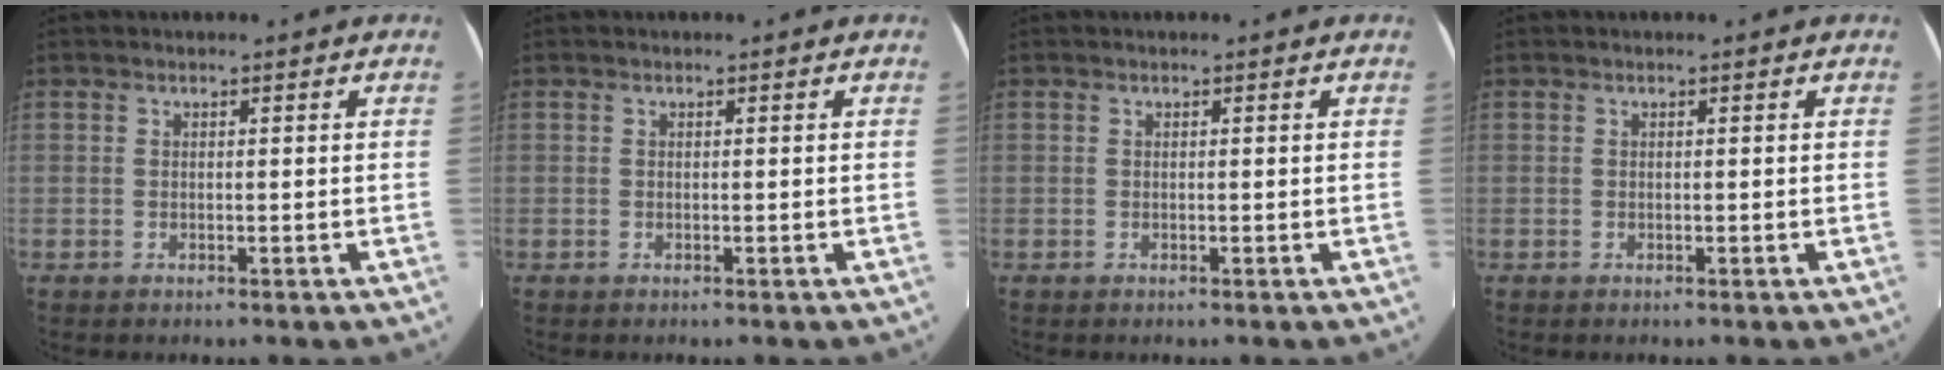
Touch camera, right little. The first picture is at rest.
{"total": 0.0}
{"total": 0.0}
{"total": 0.0}